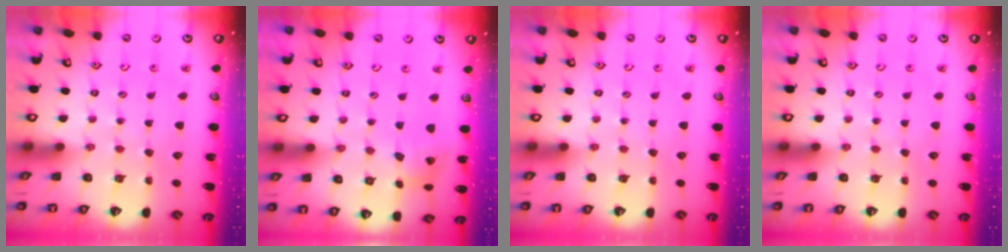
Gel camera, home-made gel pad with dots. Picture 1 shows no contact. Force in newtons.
{"total": 9.5, "press": 9.5, "slide": 1.1}
{"total": 0.0}
{"total": 0.0}